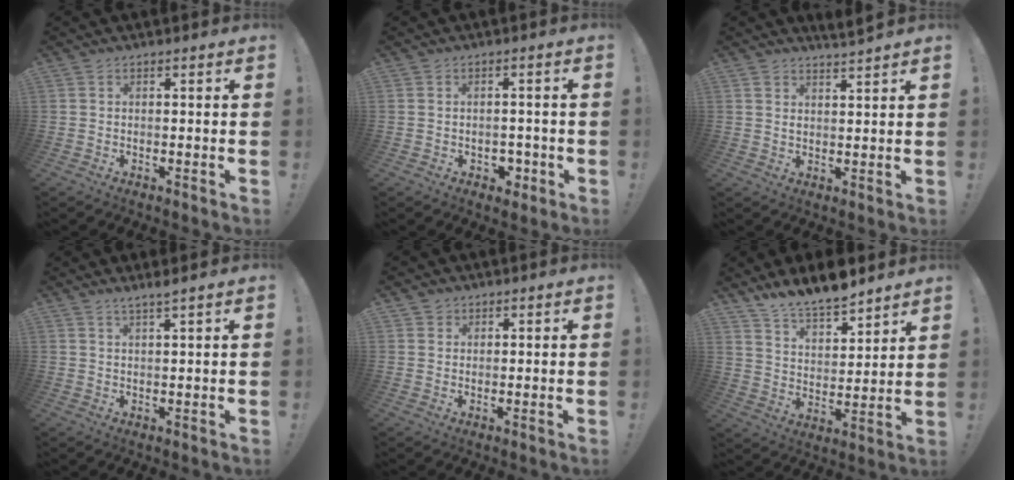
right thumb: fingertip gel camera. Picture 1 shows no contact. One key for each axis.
{"total": 4.2, "fx": -1.1, "fy": 3.6, "fz": 1.8, "tx": -0.020, "ty": 0.010, "tz": -0.016}
{"total": 3.4, "fx": 3.2, "fy": 0.5, "fz": 1.0, "tx": -0.012, "ty": -0.021, "tz": 0.056}
{"total": 2.6, "fx": 2.1, "fy": -0.4, "fz": 1.5, "tx": -0.026, "ty": -0.010, "tz": 0.035}
{"total": 1.9, "fx": 1.2, "fy": 1.4, "fz": 0.0, "tx": -0.004, "ty": -0.002, "tz": 0.023}
{"total": 11.1, "fx": 10.5, "fy": 2.4, "fz": 2.7, "tx": -0.073, "ty": -0.087, "tz": 0.195}